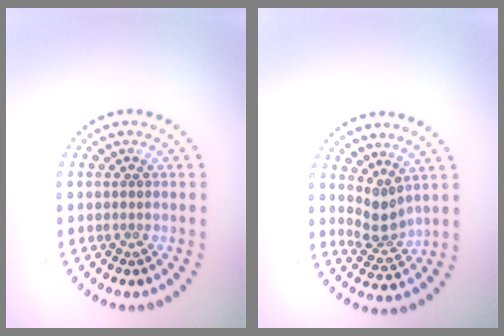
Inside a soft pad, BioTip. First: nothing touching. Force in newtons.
{"total": 2.4, "press": 1.8, "slide": 1.5}